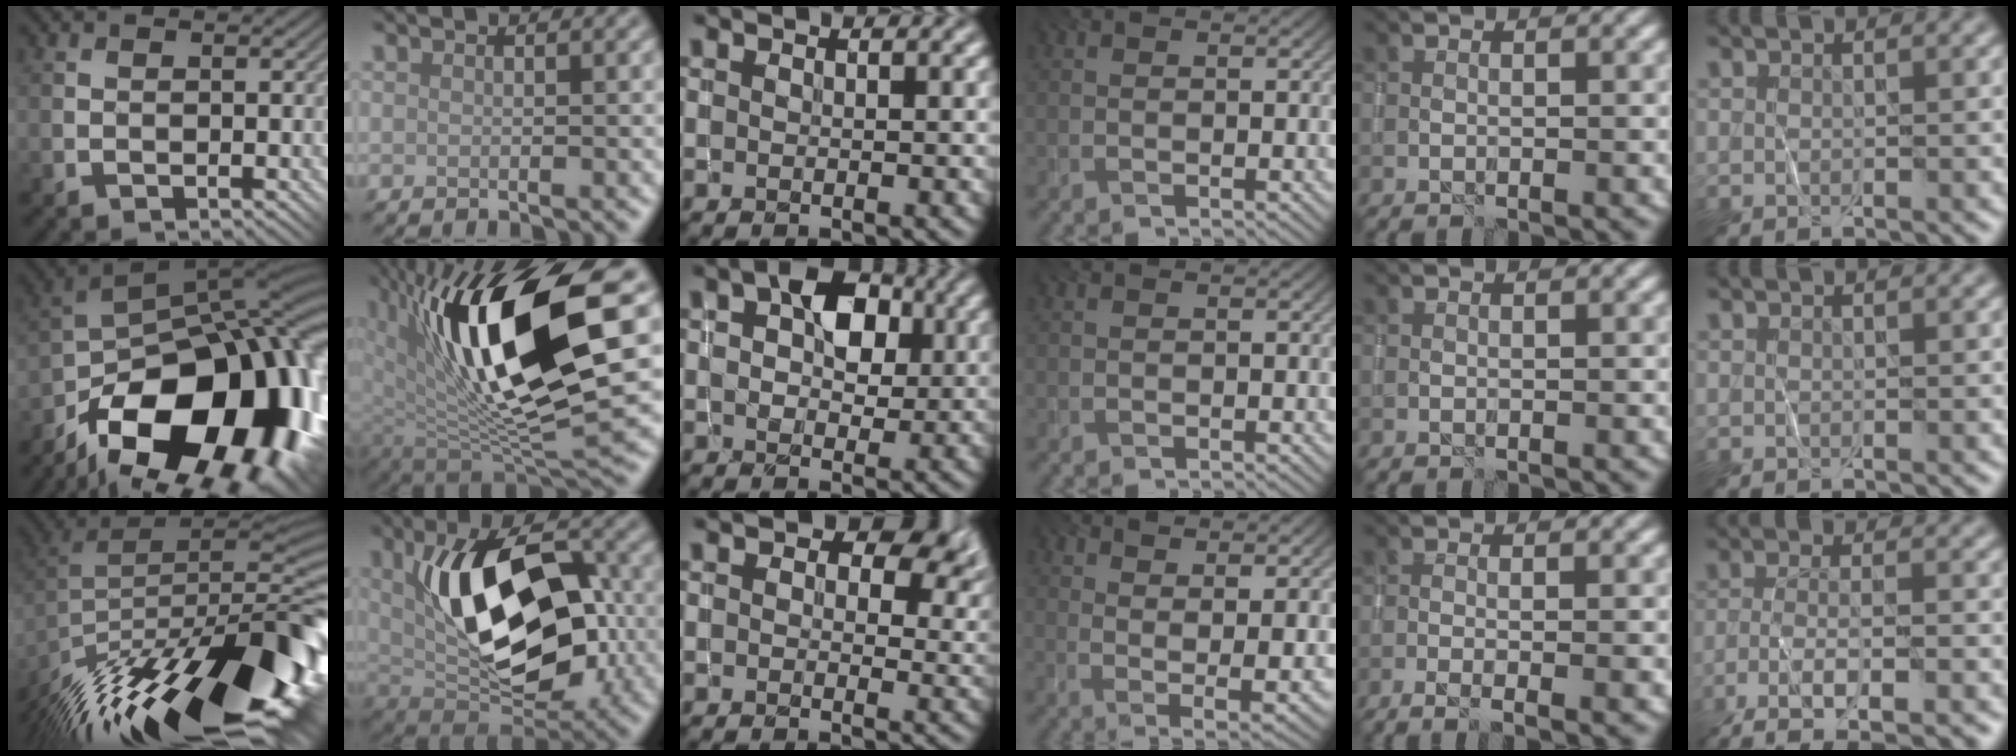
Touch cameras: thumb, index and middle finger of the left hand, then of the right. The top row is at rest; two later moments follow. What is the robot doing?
{"motion": "wrap", "object": "yarn"}